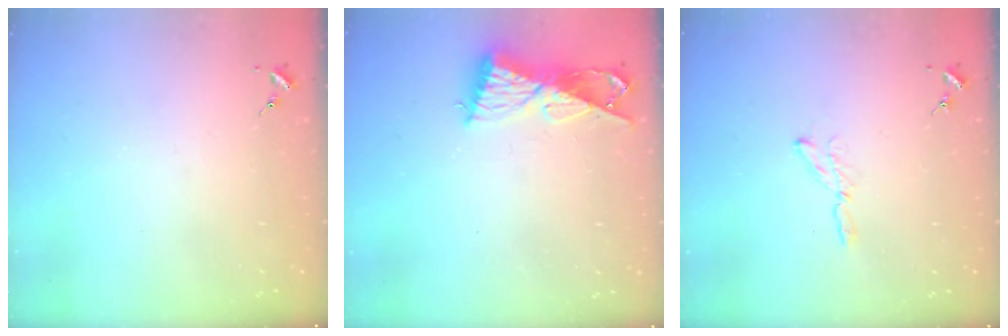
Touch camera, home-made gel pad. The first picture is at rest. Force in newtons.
{"total": 9.2, "press": 9.1, "slide": 0.8}
{"total": 3.8, "press": 3.8, "slide": 0.4}